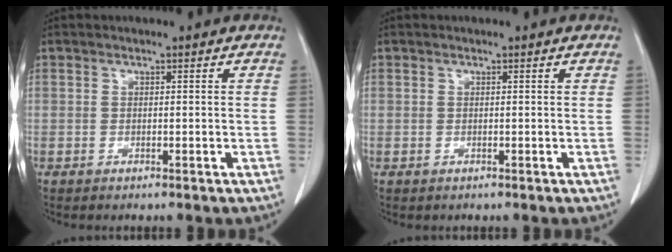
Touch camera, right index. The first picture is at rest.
{"total": 0.0}